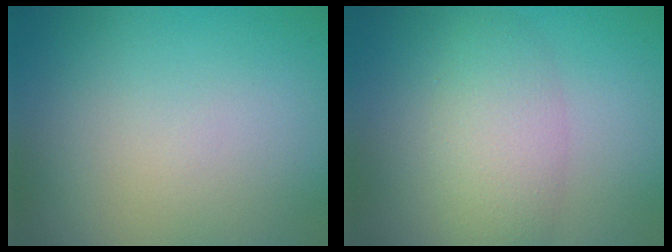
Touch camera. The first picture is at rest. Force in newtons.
{"total": 4.2, "press": 4.2, "slide": 0.2}